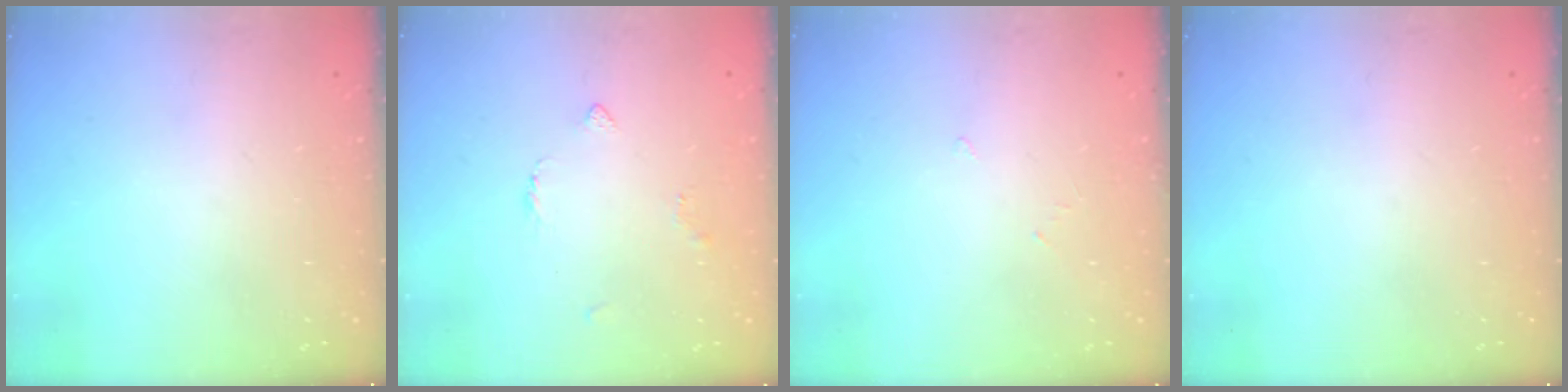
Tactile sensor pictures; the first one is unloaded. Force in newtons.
{"total": 2.8, "press": 2.7, "slide": 0.7}
{"total": 2.6, "press": 2.6, "slide": 0.3}
{"total": 0.0}